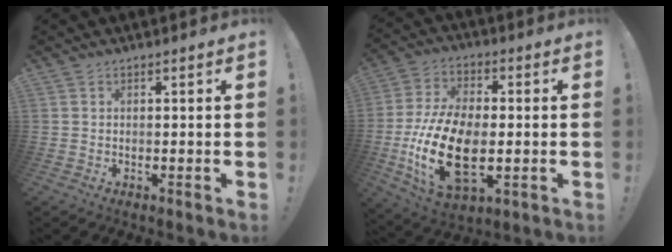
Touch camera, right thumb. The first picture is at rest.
{"total": 21.6, "force": [-4.2, 12.7, 17.0], "torque": [-0.325, 0.013, -0.064]}